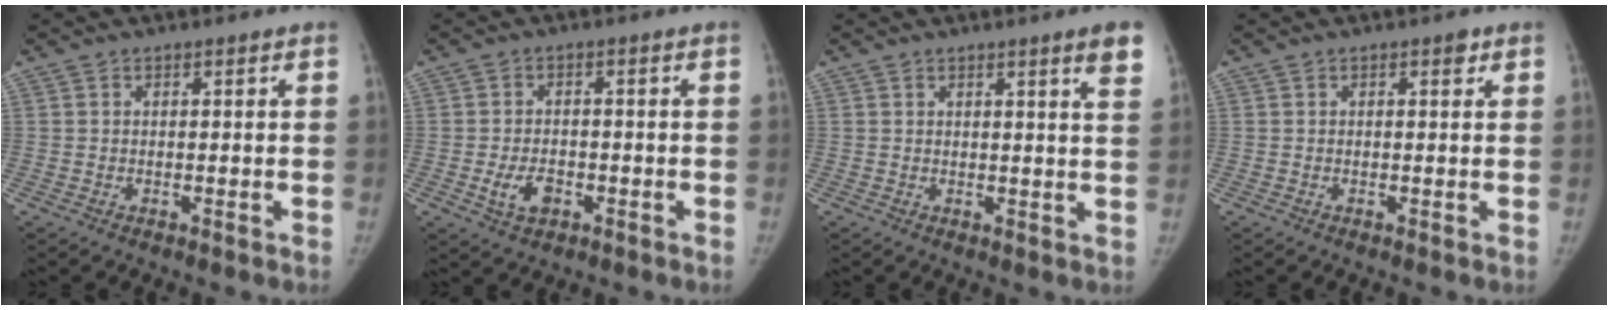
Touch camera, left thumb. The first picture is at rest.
{"total": 4.8, "force": [-1.6, 3.1, 3.3], "torque": [-0.056, 0.007, -0.024]}
{"total": 5.3, "force": [3.3, 0.1, 4.1], "torque": [-0.044, -0.017, 0.038]}
{"total": 1.3, "force": [0.8, 0.5, 0.9], "torque": [-0.006, -0.002, 0.010]}